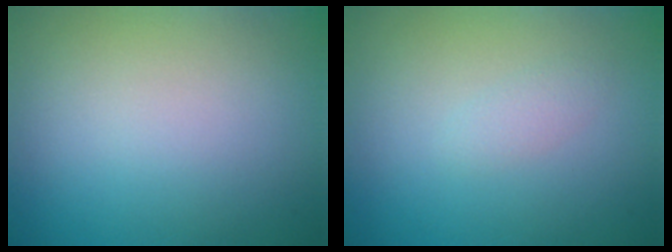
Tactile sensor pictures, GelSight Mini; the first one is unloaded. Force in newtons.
{"total": 1.1, "press": 1.1, "slide": 0.1}